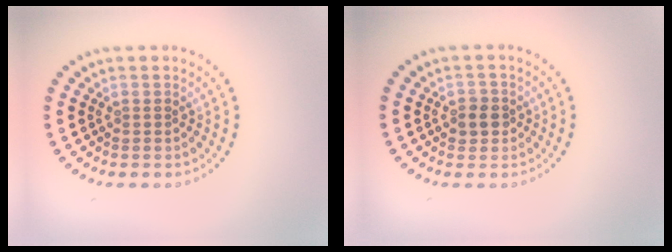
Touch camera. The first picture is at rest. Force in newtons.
{"total": 1.8, "press": 1.7, "slide": 0.6}